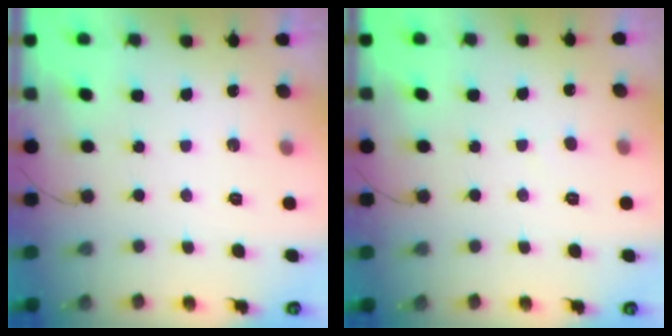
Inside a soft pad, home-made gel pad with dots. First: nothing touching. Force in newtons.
{"total": 1.8, "press": 1.8, "slide": 0.2}